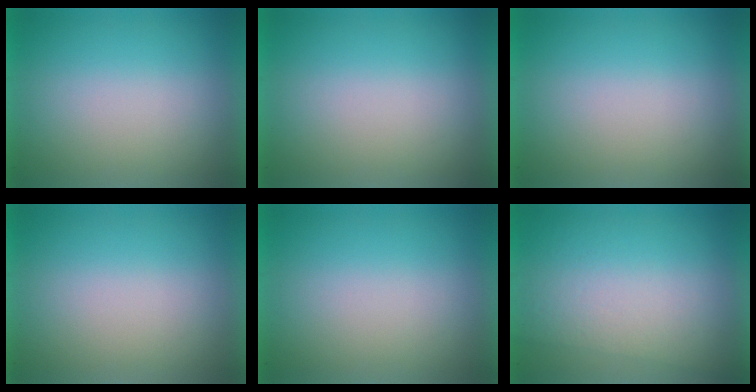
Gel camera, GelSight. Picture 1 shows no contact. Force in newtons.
{"total": 0.0}
{"total": 0.0}
{"total": 0.0}
{"total": 1.4}
{"total": 2.8}